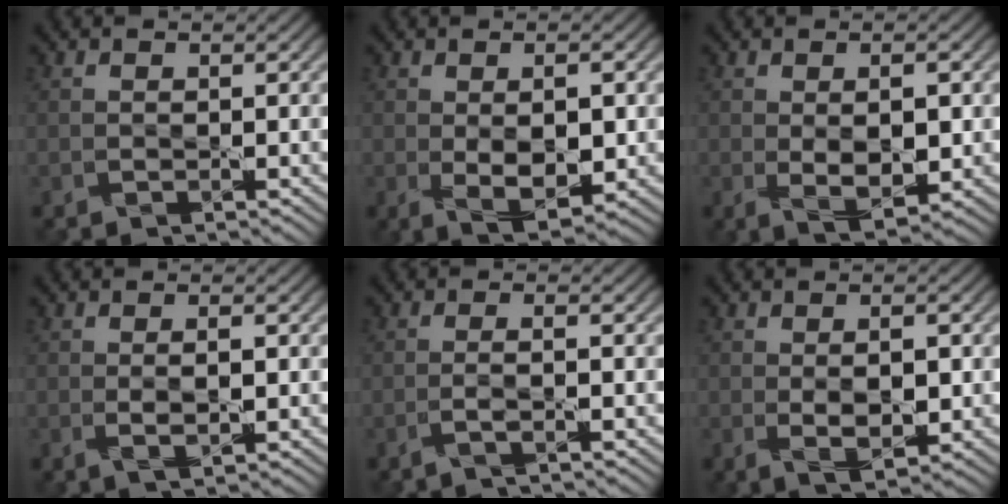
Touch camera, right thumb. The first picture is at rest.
{"total": 5.9, "force": [-0.3, 3.0, 5.1], "torque": [-0.096, -0.011, 0.002]}
{"total": 5.1, "force": [-0.1, 2.5, 4.5], "torque": [-0.085, -0.010, 0.004]}
{"total": 2.1, "force": [0.1, 0.6, 2.0], "torque": [-0.040, -0.002, 0.004]}
{"total": 1.6, "force": [-0.7, 0.0, 1.4], "torque": [-0.026, 0.013, -0.027]}
{"total": 4.3, "force": [-0.1, 2.0, 3.8], "torque": [-0.074, -0.006, 0.002]}